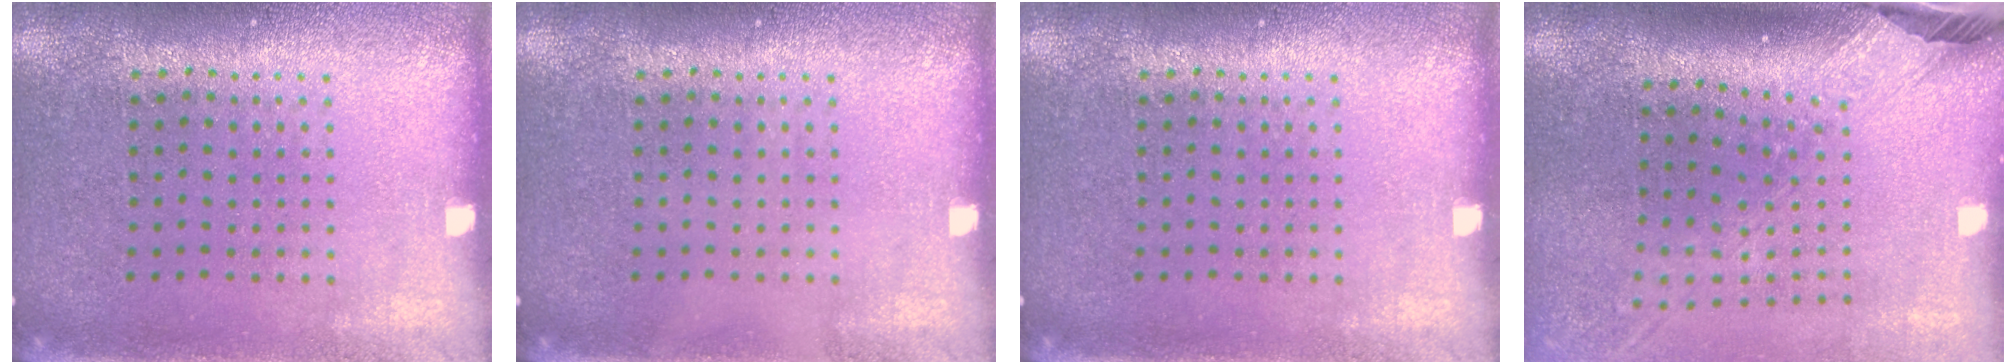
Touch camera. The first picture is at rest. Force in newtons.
{"total": 0.0}
{"total": 0.0}
{"total": 2.6, "press": 1.9, "slide": 1.7}